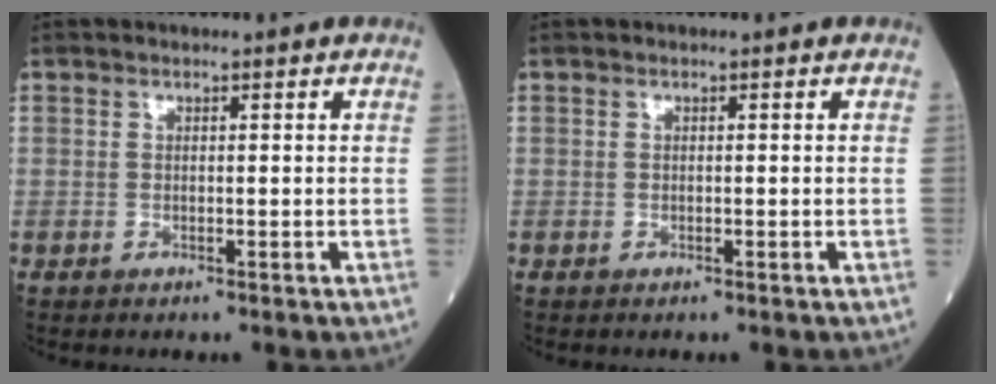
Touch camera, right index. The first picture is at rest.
{"total": 0.0}